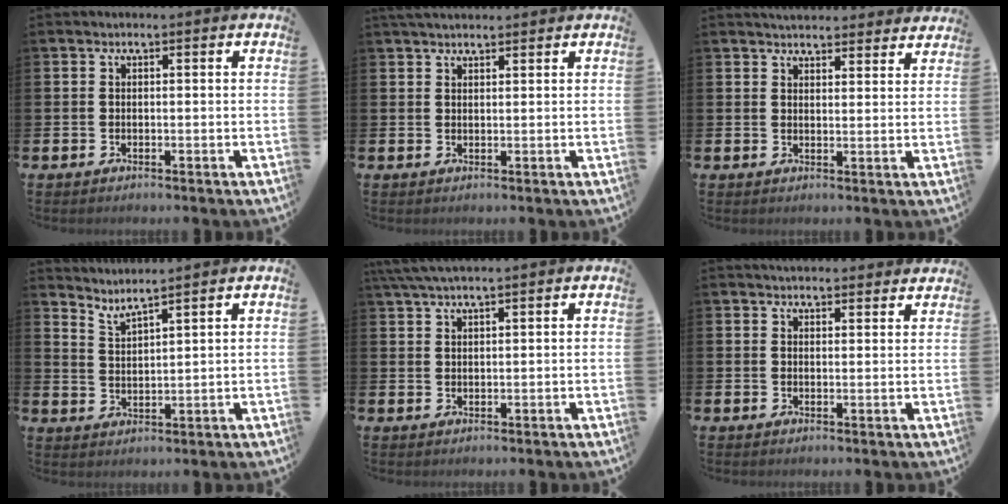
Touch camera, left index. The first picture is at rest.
{"total": 2.3, "force": [2.1, 0.5, 0.6], "torque": [-0.005, -0.005, 0.037]}
{"total": 4.2, "force": [4.1, 0.7, 0.2], "torque": [-0.002, -0.024, 0.074]}
{"total": 3.7, "force": [3.6, -0.7, 0.3], "torque": [-0.015, -0.025, 0.063]}
{"total": 3.5, "force": [3.1, 0.1, 1.7], "torque": [-0.045, -0.002, 0.059]}
{"total": 3.1, "force": [3.1, 0.5, 0.0], "torque": [0.005, -0.018, 0.054]}